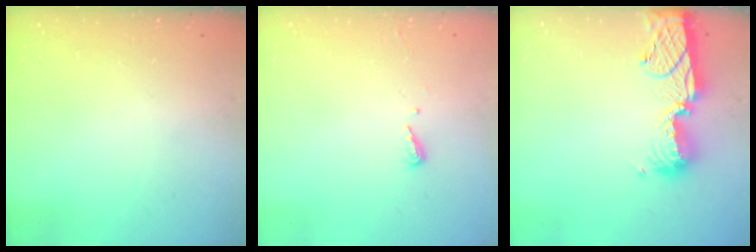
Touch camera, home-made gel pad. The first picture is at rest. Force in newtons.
{"total": 5.3, "press": 5.3, "slide": 0.5}
{"total": 13.4, "press": 13.3, "slide": 1.0}